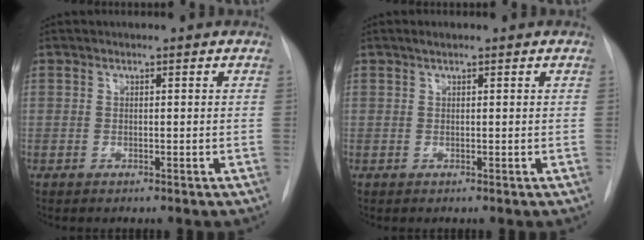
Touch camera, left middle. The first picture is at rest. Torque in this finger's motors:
{"motor_torque": [0.15, -0.12, -0.01, 0.00]}